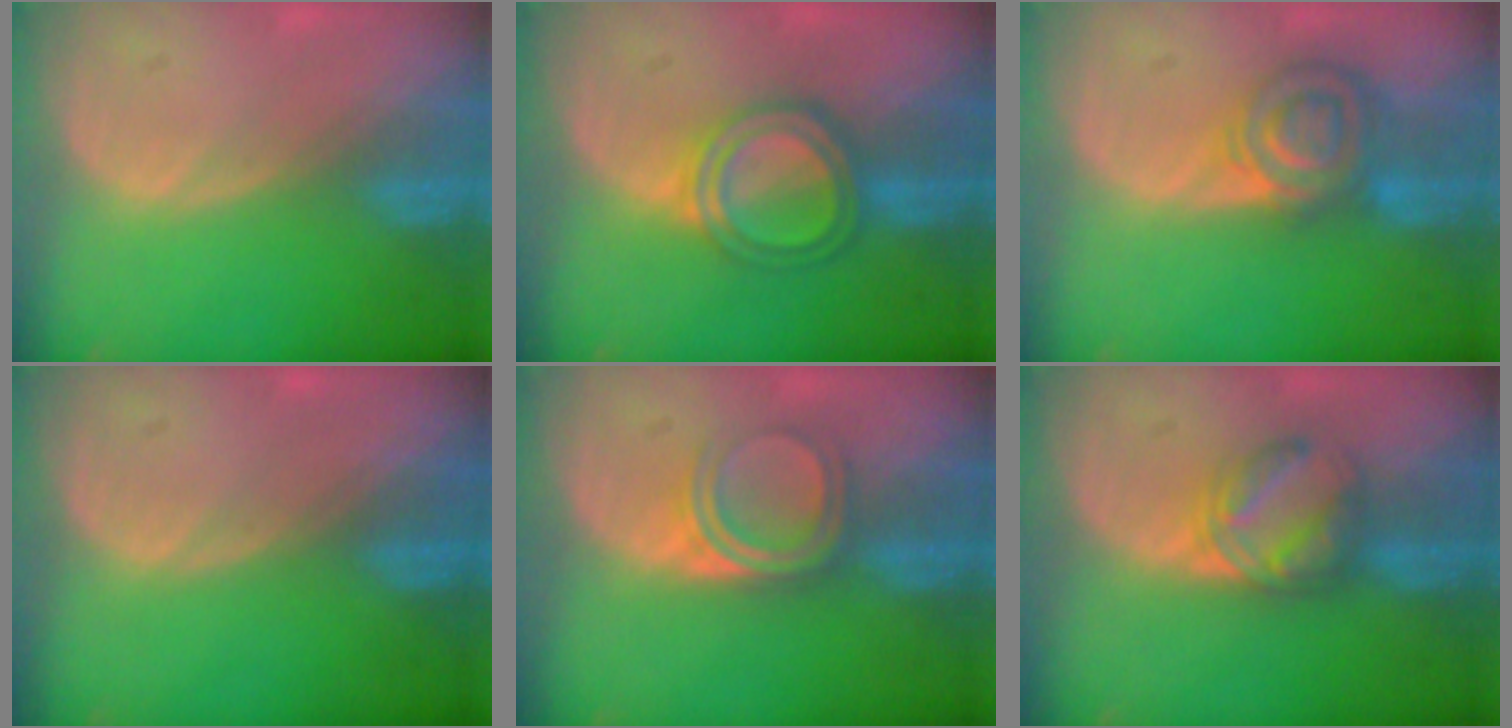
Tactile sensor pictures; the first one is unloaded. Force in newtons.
{"total": 6.0, "press": 5.5, "slide": 2.4}
{"total": 7.3, "press": 6.3, "slide": 3.7}
{"total": 0.0}
{"total": 4.8, "press": 4.2, "slide": 2.4}
{"total": 5.8, "press": 5.5, "slide": 1.8}